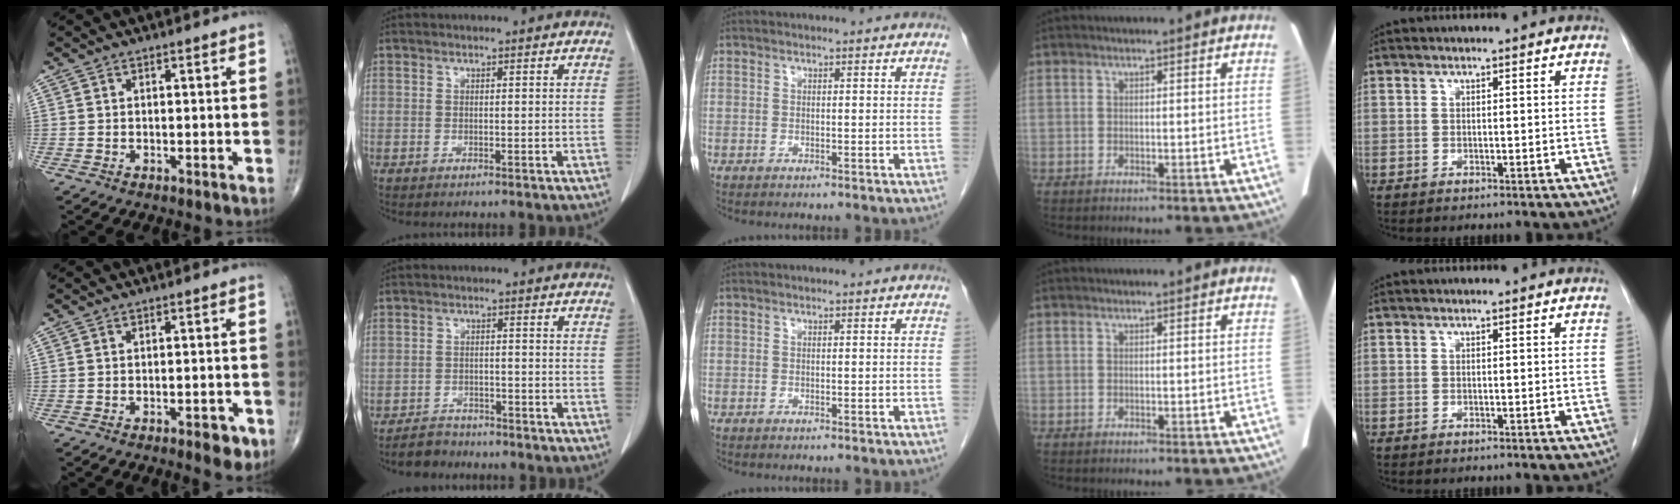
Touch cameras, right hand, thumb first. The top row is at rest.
{"thumb": {"total": 3.9, "force": [-2.0, 1.5, 3.0], "torque": [-0.030, 0.003, -0.023]}, "index": {"total": 3.3, "force": [-3.0, 1.6, -0.3], "torque": [-0.002, 0.002, -0.049]}}